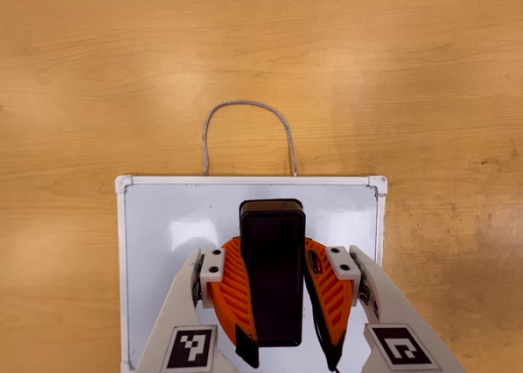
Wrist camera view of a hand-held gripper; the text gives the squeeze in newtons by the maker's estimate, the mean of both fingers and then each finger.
{"total": 11.1, "left": 9.5, "right": 12.6}